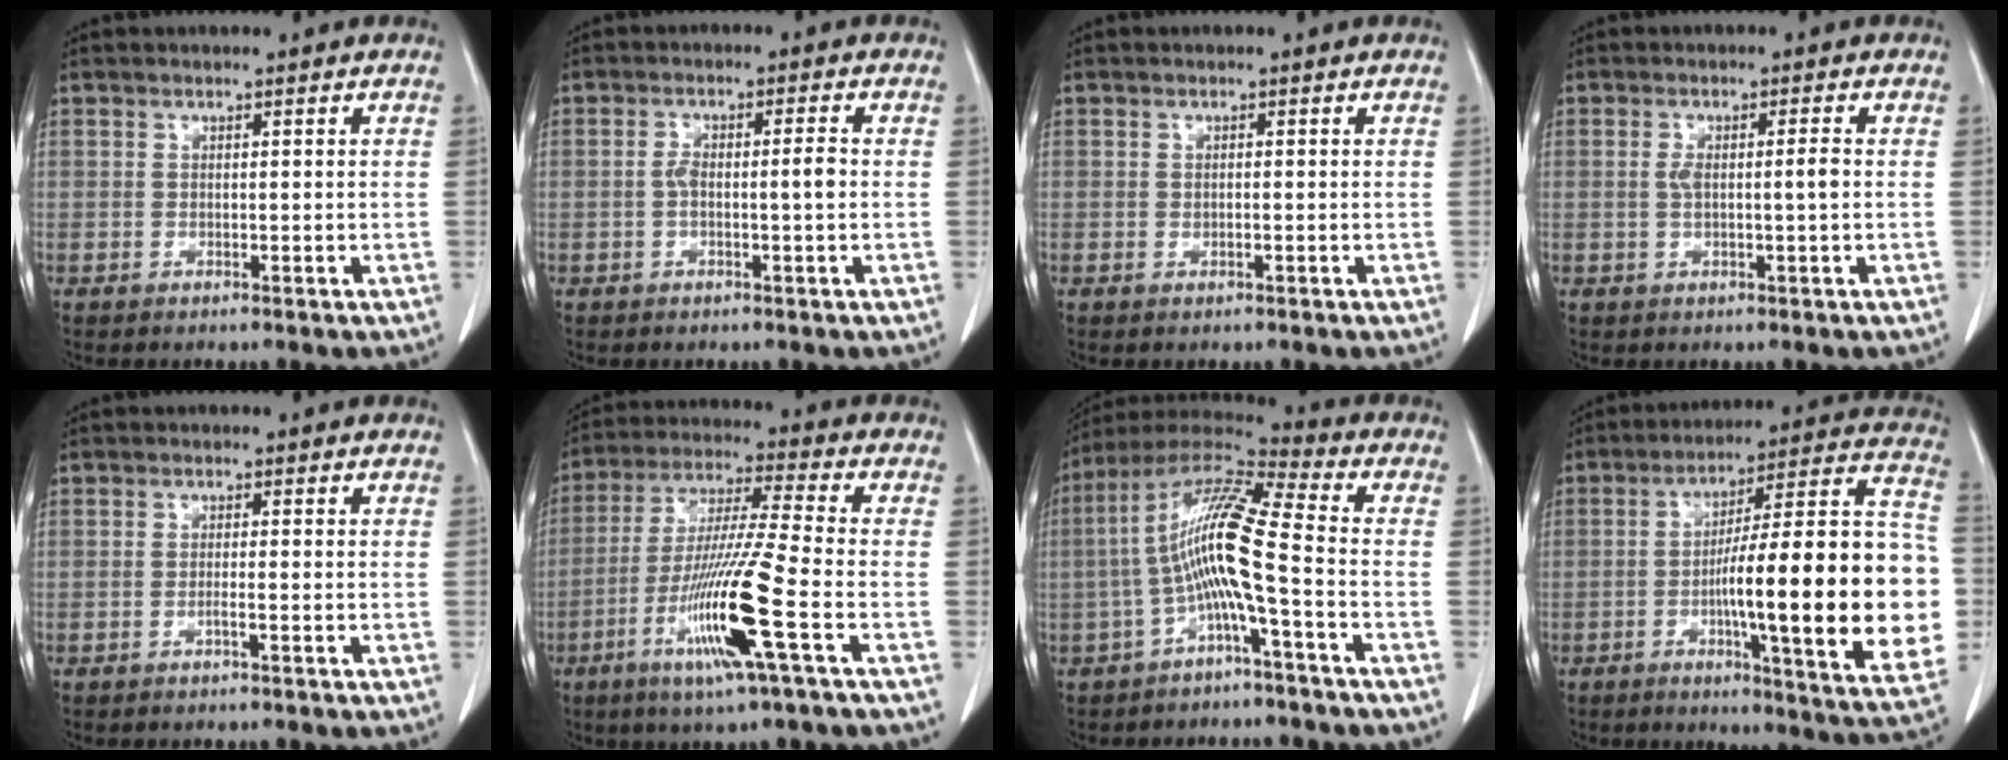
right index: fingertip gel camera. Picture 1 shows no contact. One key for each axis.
{"total": 3.8, "fx": -0.4, "fy": 0.7, "fz": 3.8, "tx": -0.071, "ty": 0.011, "tz": -0.004}
{"total": 0.5, "fx": -0.1, "fy": 0.1, "fz": 0.5, "tx": -0.010, "ty": -0.001, "tz": 0.001}
{"total": 3.3, "fx": 0.0, "fy": 0.3, "fz": 3.3, "tx": -0.063, "ty": 0.004, "tz": 0.002}
{"total": 1.0, "fx": -0.5, "fy": -0.2, "fz": 0.8, "tx": -0.013, "ty": 0.001, "tz": -0.009}
{"total": 14.5, "fx": -5.4, "fy": -1.0, "fz": 13.4, "tx": -0.269, "ty": -0.022, "tz": -0.107}
{"total": 11.8, "fx": -2.4, "fy": -0.1, "fz": 11.5, "tx": -0.226, "ty": 0.023, "tz": -0.056}
{"total": 26.6, "fx": -3.8, "fy": 2.5, "fz": 26.2, "tx": -0.299, "ty": 0.018, "tz": -0.058}